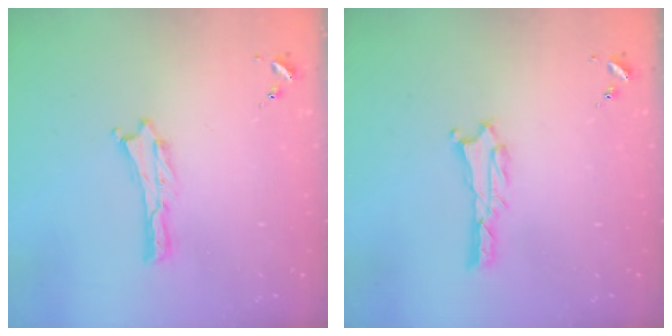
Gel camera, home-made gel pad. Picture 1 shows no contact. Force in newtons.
{"total": 1.3, "press": 1.3, "slide": 0.3}